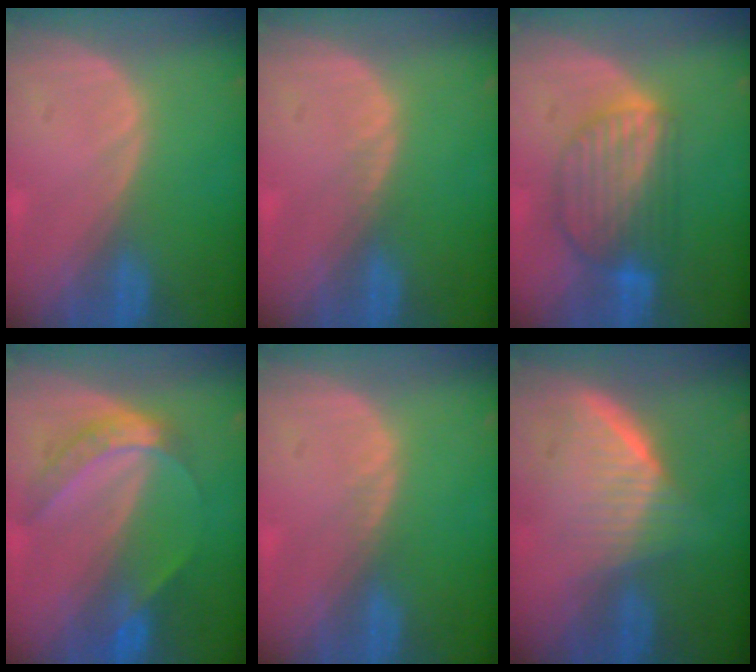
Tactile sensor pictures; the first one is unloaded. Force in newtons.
{"total": 0.5, "press": 0.5, "slide": 0.1}
{"total": 8.1, "press": 7.3, "slide": 3.6}
{"total": 6.2, "press": 5.2, "slide": 3.3}
{"total": 0.5, "press": 0.5, "slide": 0.1}
{"total": 6.5, "press": 5.9, "slide": 2.7}